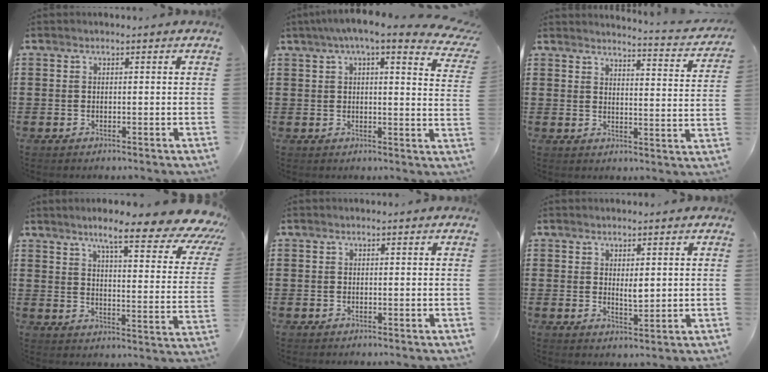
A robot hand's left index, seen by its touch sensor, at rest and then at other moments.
{"total": 5.8, "force": [4.5, 0.0, 3.6], "torque": [-0.079, -0.016, 0.073]}
{"total": 3.3, "force": [3.1, -0.5, 0.9], "torque": [-0.025, -0.031, 0.047]}
{"total": 10.7, "force": [8.1, 0.7, 7.0], "torque": [-0.121, -0.056, 0.123]}
{"total": 0.0}
{"total": 2.7, "force": [1.2, 1.0, 2.2], "torque": [-0.029, -0.005, 0.018]}